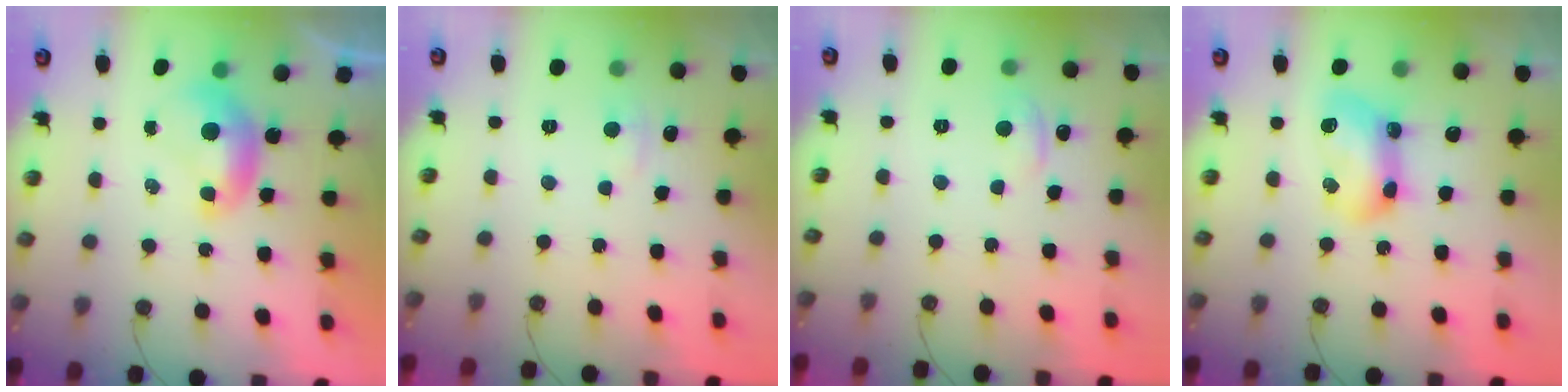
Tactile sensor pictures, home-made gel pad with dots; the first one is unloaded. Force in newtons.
{"total": 3.0, "press": 3.0, "slide": 0.4}
{"total": 1.7, "press": 1.5, "slide": 0.7}
{"total": 11.2, "press": 11.2, "slide": 0.5}